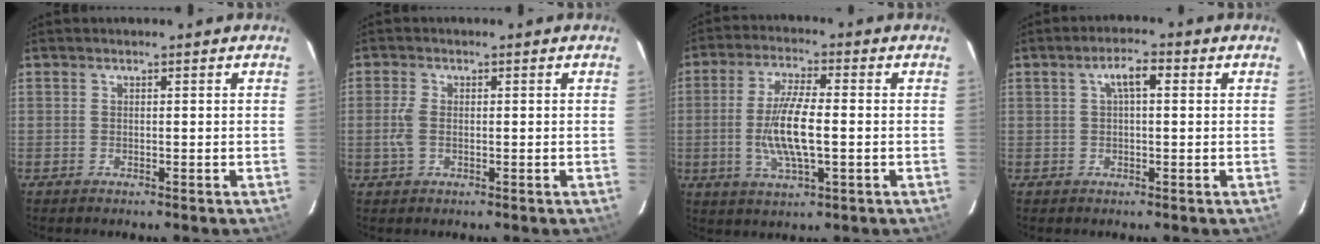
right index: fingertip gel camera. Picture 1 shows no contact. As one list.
[{"total": 3.2, "force": [-0.3, 1.7, 2.6], "torque": [-0.062, 0.001, -0.005]}, {"total": 9.9, "force": [-1.3, 2.5, 9.5], "torque": [-0.187, -0.005, -0.025]}, {"total": 4.1, "force": [1.1, 1.3, 3.7], "torque": [-0.068, 0.015, 0.020]}]